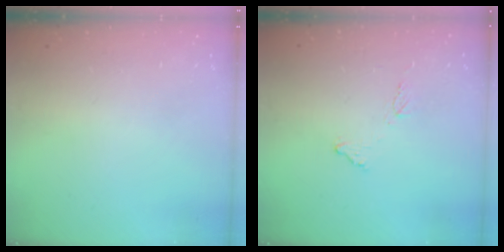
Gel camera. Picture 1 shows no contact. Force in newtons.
{"total": 8.0, "press": 8.0, "slide": 0.4}